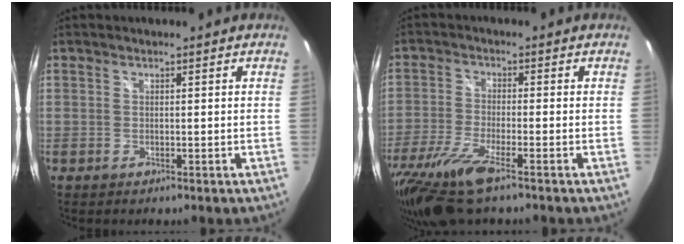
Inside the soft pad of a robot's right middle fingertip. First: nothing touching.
{"total": 11.6, "force": [-8.1, 1.8, 8.1], "torque": [-0.185, -0.048, -0.151]}